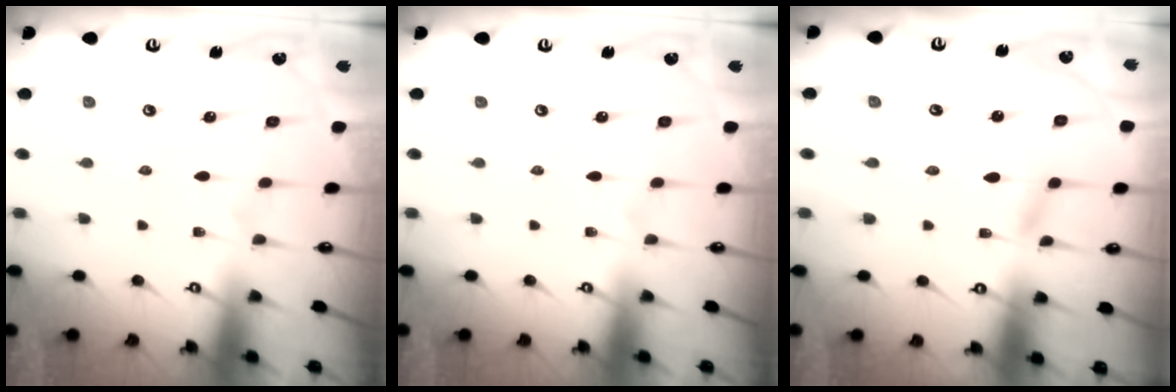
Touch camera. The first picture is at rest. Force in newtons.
{"total": 0.0}
{"total": 1.5, "press": 1.5, "slide": 0.2}